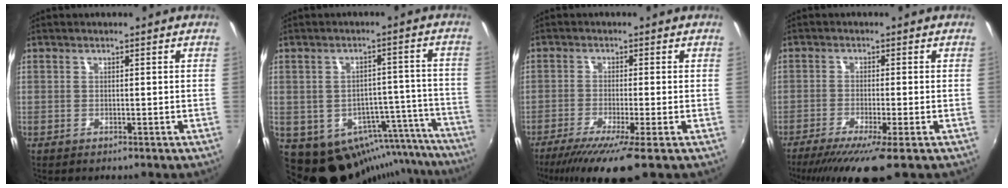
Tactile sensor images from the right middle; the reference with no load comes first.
{"total": 18.9, "force": [-14.3, 10.1, 7.1], "torque": [-0.120, 0.019, -0.155]}
{"total": 9.0, "force": [-6.2, -0.4, 6.5], "torque": [-0.140, -0.034, -0.107]}
{"total": 8.7, "force": [-6.2, -0.1, 6.2], "torque": [-0.131, -0.033, -0.104]}